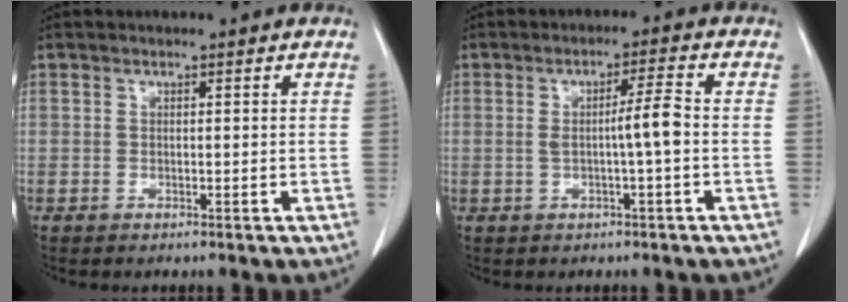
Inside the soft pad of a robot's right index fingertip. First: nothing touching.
{"total": 4.3, "force": [-0.4, -0.3, 4.3], "torque": [-0.072, 0.004, -0.006]}